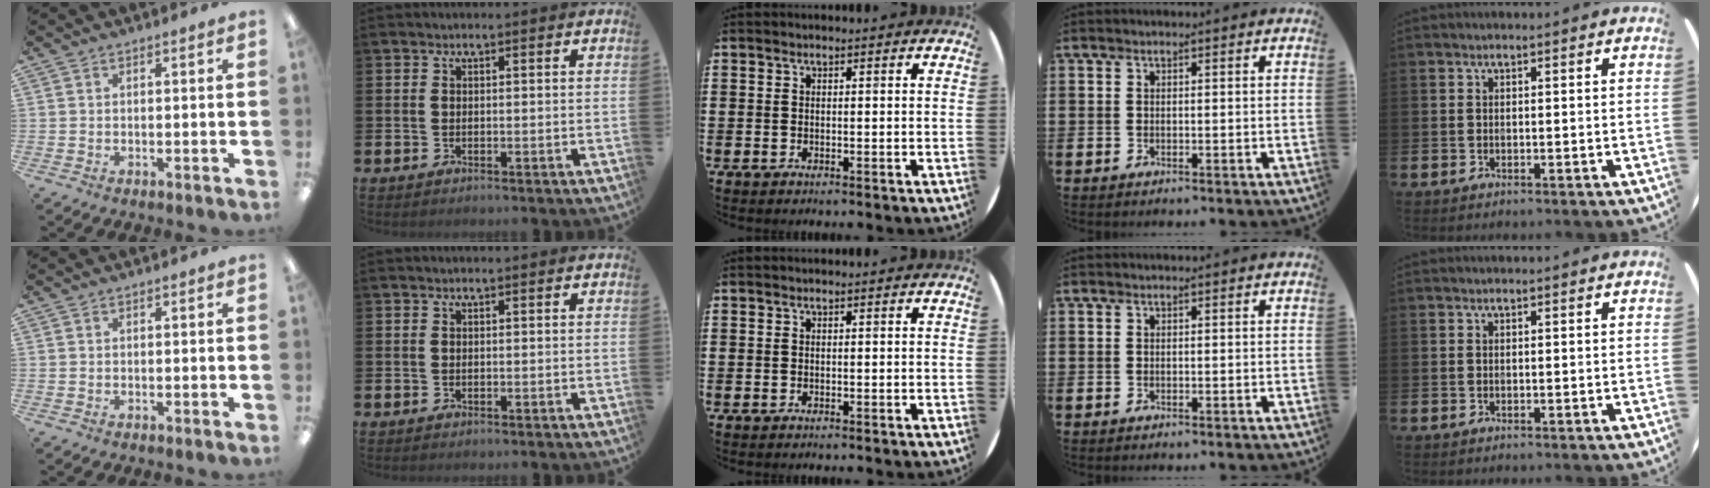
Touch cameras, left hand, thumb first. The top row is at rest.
{}